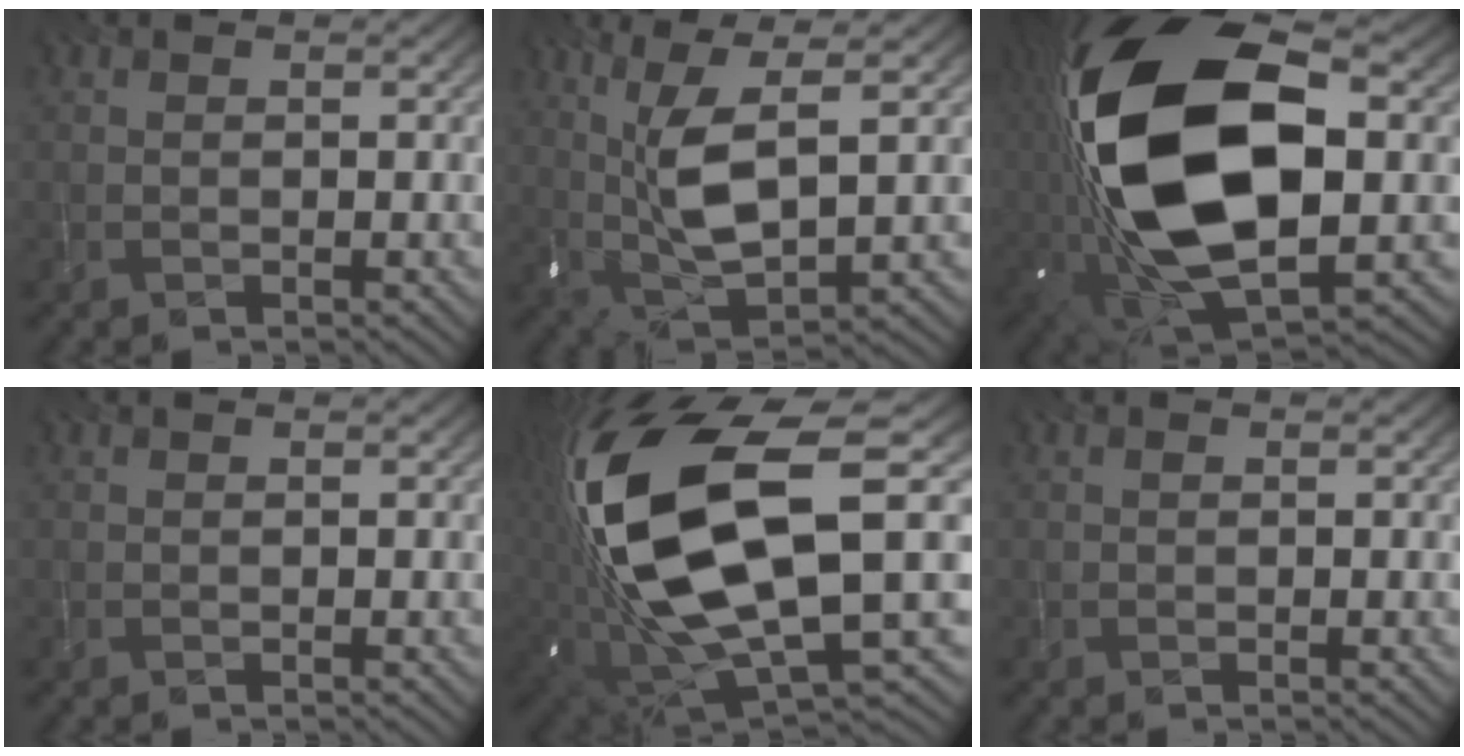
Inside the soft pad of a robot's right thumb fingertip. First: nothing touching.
{"total": 8.6, "force": [2.0, 2.5, 8.0], "torque": [-0.177, 0.007, 0.040]}
{"total": 22.9, "force": [0.2, 12.1, 19.4], "torque": [-0.431, -0.043, 0.007]}
{"total": 0.0}
{"total": 19.5, "force": [1.9, 9.2, 17.0], "torque": [-0.373, -0.055, 0.049]}
{"total": 0.0}